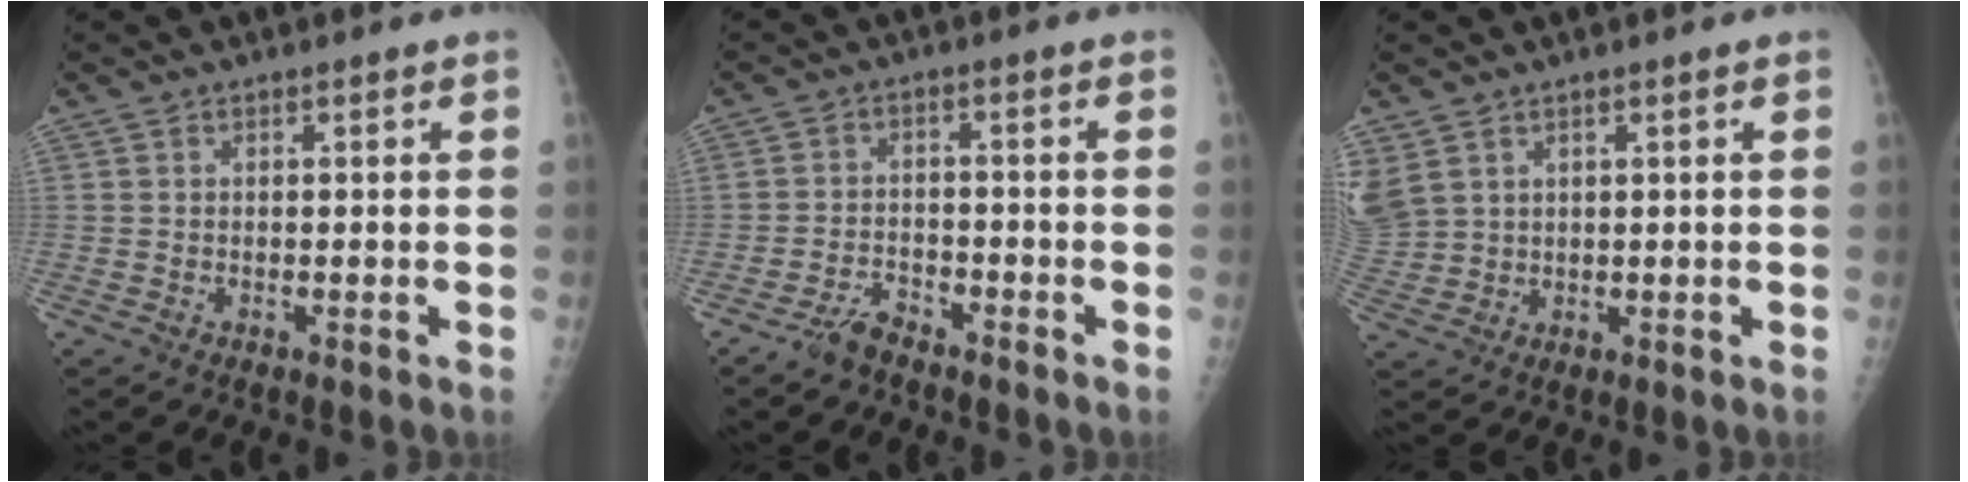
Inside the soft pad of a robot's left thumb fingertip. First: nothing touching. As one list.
[{"total": 3.7, "force": [-3.3, 1.2, 1.1], "torque": [-0.022, 0.014, -0.063]}, {"total": 8.1, "force": [3.9, 6.0, 3.9], "torque": [-0.110, -0.003, 0.092]}]